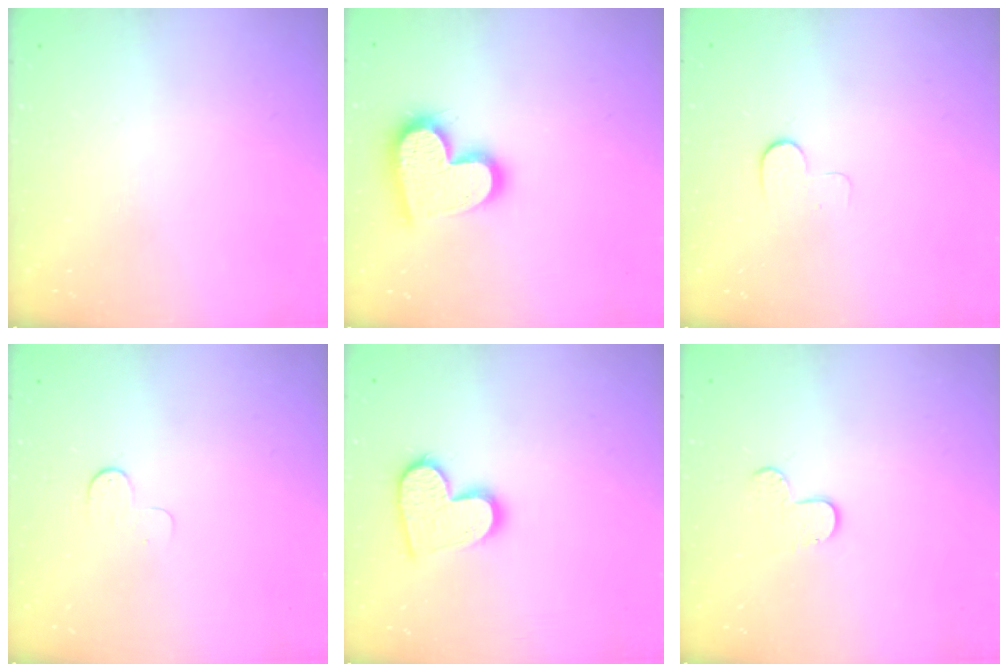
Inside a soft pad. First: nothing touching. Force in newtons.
{"total": 17.0, "press": 17.0, "slide": 1.5}
{"total": 6.5, "press": 6.5, "slide": 0.5}
{"total": 3.3, "press": 3.3, "slide": 0.4}
{"total": 13.0, "press": 13.0, "slide": 1.1}
{"total": 7.1, "press": 7.1, "slide": 0.6}